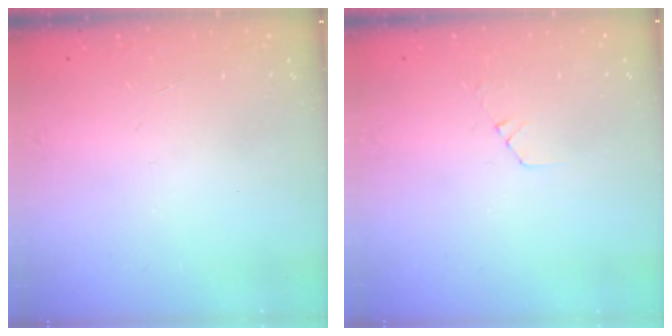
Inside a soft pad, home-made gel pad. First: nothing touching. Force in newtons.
{"total": 3.3, "press": 3.3, "slide": 0.4}